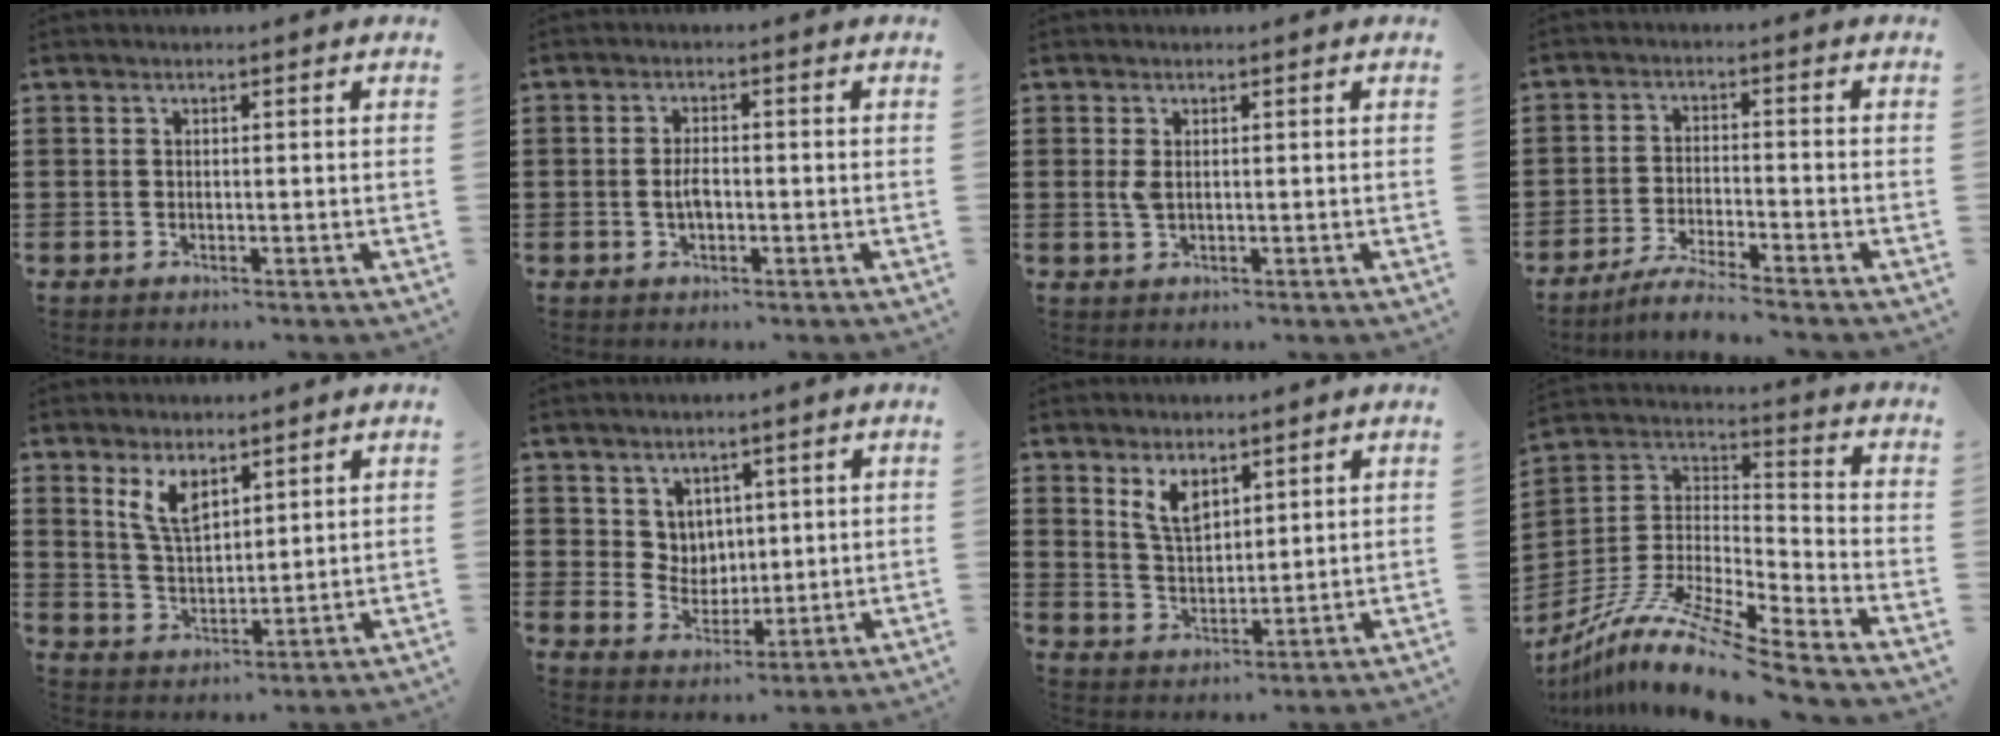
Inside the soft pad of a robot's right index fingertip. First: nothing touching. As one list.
[{"total": 2.9, "force": [-0.4, 1.3, 2.5], "torque": [-0.048, 0.003, -0.008]}, {"total": 1.9, "force": [0.4, 0.9, 1.6], "torque": [-0.043, 0.002, 0.004]}, {"total": 4.3, "force": [-4.0, -0.3, 1.4], "torque": [-0.040, -0.009, -0.082]}, {"total": 6.0, "force": [3.6, 2.5, 4.0], "torque": [-0.088, -0.002, 0.066]}, {"total": 4.8, "force": [2.8, 3.8, 0.6], "torque": [-0.034, 0.004, 0.053]}, {"total": 5.1, "force": [3.3, 2.4, 3.1], "torque": [-0.070, 0.000, 0.059]}, {"total": 11.4, "force": [-9.5, 0.6, 6.4], "torque": [-0.134, 0.000, -0.192]}]